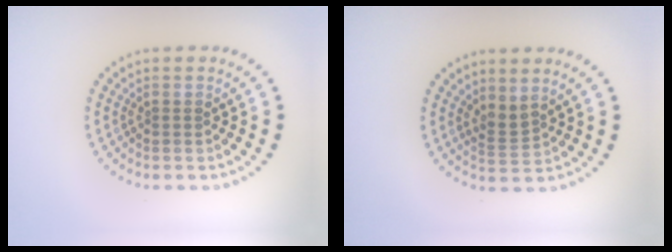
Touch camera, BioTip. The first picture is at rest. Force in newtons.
{"total": 1.7, "press": 1.2, "slide": 1.2}